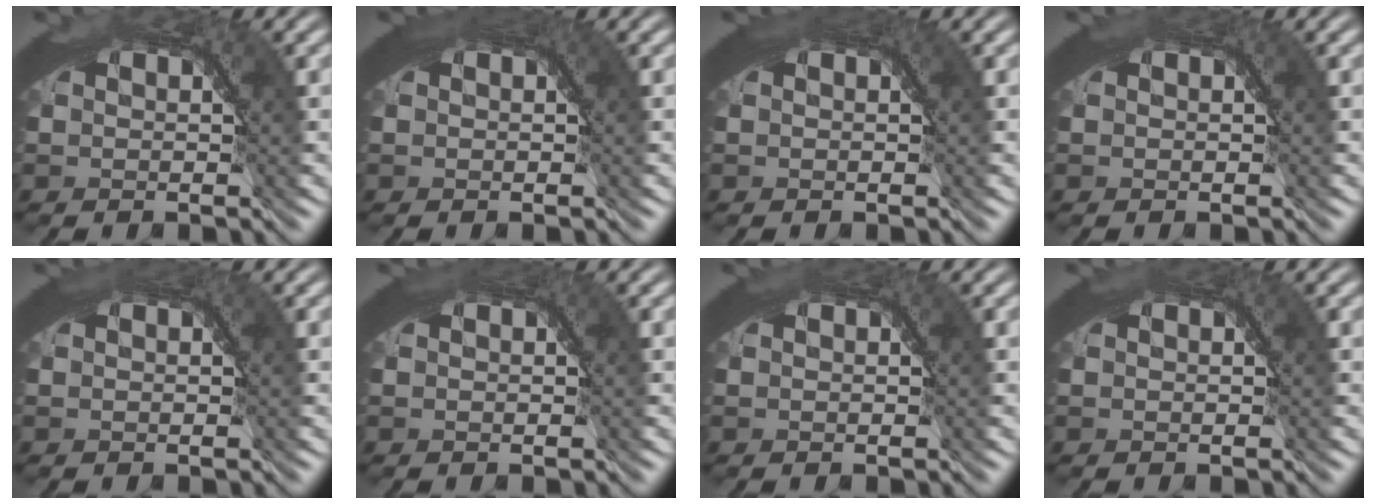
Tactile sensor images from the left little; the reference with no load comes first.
{"total": 1.4, "force": [0.8, 0.3, 1.1], "torque": [-0.009, 0.002, 0.009]}
{"total": 1.3, "force": [0.7, 0.3, 1.1], "torque": [-0.010, 0.001, 0.008]}
{"total": 1.0, "force": [0.5, 0.3, 0.8], "torque": [-0.008, 0.002, 0.005]}
{"total": 0.9, "force": [0.5, 0.2, 0.7], "torque": [-0.006, 0.000, 0.006]}
{"total": 1.0, "force": [0.5, 0.2, 0.8], "torque": [-0.005, 0.001, 0.006]}
{"total": 0.8, "force": [0.4, 0.2, 0.7], "torque": [-0.005, 0.002, 0.005]}
{"total": 0.8, "force": [0.4, 0.3, 0.7], "torque": [-0.005, 0.001, 0.004]}